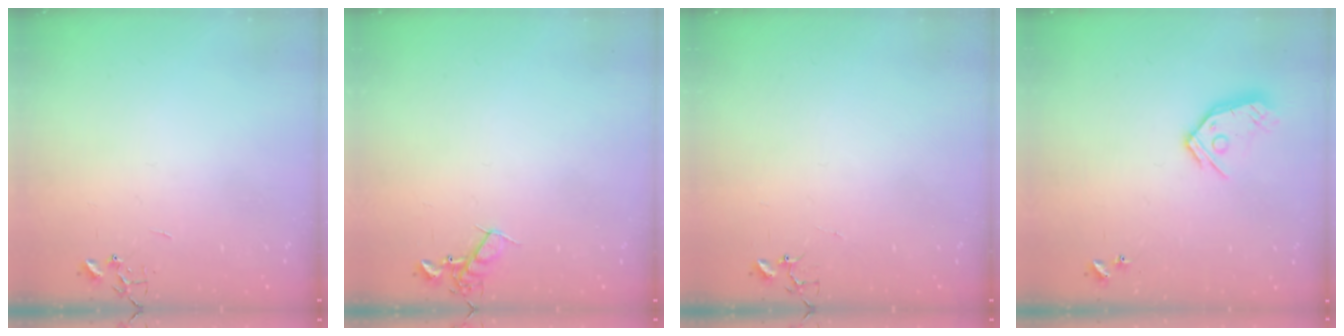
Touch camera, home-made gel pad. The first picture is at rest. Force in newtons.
{"total": 7.5, "press": 7.5, "slide": 0.8}
{"total": 3.7, "press": 3.7, "slide": 0.3}
{"total": 11.0, "press": 10.9, "slide": 1.2}